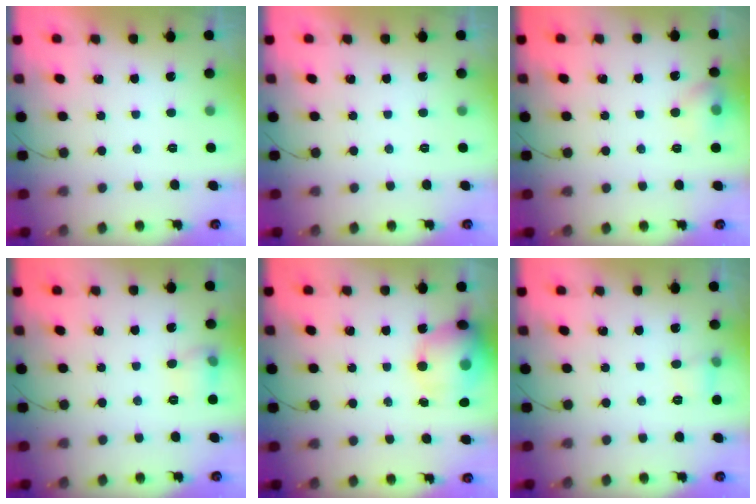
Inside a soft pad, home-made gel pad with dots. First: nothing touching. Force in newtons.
{"total": 0.0}
{"total": 6.6, "press": 6.4, "slide": 1.9}
{"total": 6.2, "press": 6.1, "slide": 1.3}
{"total": 17.0, "press": 16.7, "slide": 3.2}
{"total": 5.3, "press": 5.1, "slide": 1.3}